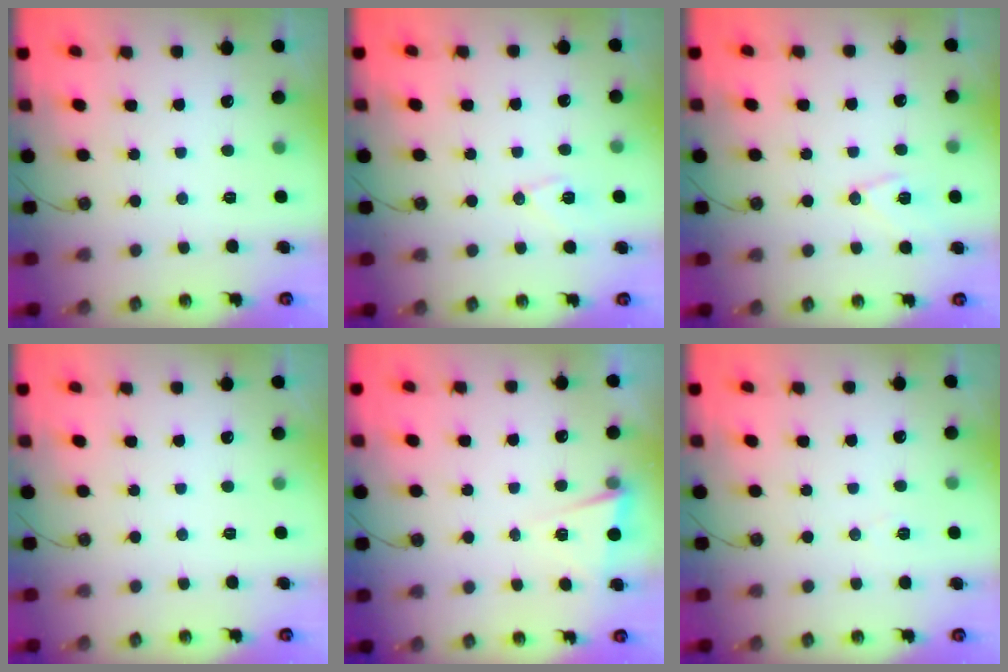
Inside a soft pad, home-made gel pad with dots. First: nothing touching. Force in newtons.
{"total": 7.9, "press": 7.7, "slide": 1.9}
{"total": 8.8, "press": 8.8, "slide": 0.9}
{"total": 0.0}
{"total": 3.0, "press": 2.8, "slide": 0.9}
{"total": 5.4, "press": 3.2, "slide": 4.4}